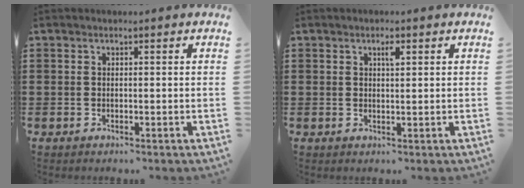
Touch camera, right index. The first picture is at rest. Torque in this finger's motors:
{"motor_torque": [0.07, -0.07, 0.03, 0.02]}